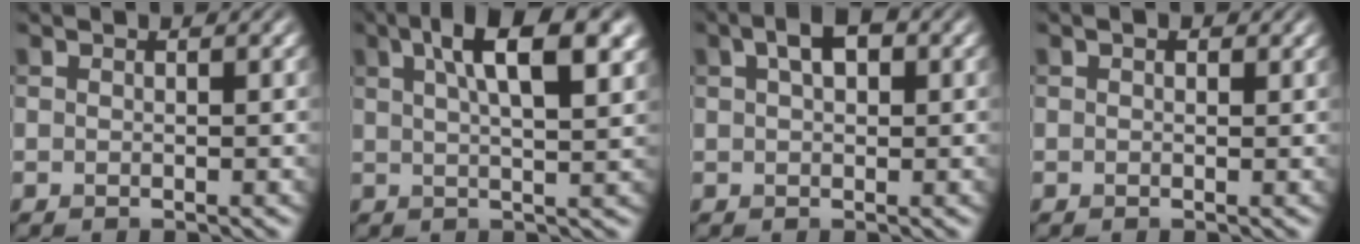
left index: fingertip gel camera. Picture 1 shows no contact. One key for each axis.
{"total": 8.6, "fx": 3.5, "fy": 2.8, "fz": 7.3, "tx": -0.092, "ty": 0.021, "tz": 0.047}
{"total": 3.2, "fx": 1.2, "fy": 1.7, "fz": 2.4, "tx": -0.040, "ty": 0.010, "tz": 0.017}
{"total": 0.8, "fx": 0.4, "fy": 0.5, "fz": 0.5, "tx": -0.005, "ty": 0.000, "tz": 0.003}